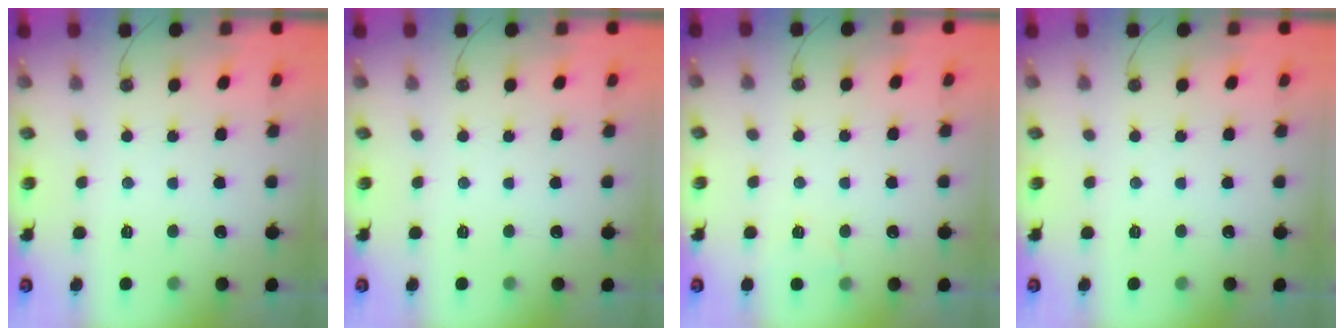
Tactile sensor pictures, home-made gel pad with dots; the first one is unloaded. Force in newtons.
{"total": 0.0}
{"total": 3.6, "press": 3.4, "slide": 1.1}
{"total": 0.0}